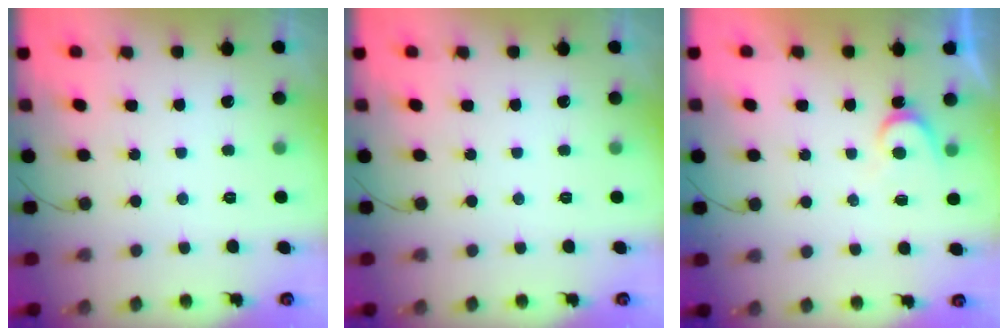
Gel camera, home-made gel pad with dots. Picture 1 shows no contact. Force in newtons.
{"total": 0.0}
{"total": 4.7, "press": 4.7, "slide": 0.5}